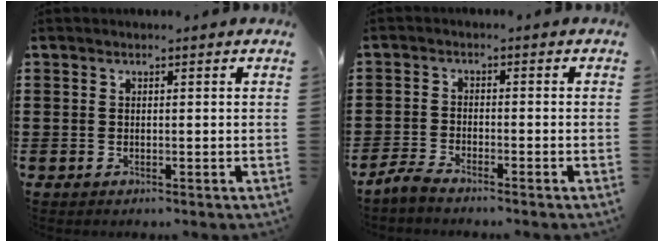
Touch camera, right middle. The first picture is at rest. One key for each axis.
{"total": 2.5, "fx": -2.3, "fy": 0.2, "fz": 0.9, "tx": -0.032, "ty": 0.001, "tz": -0.051}